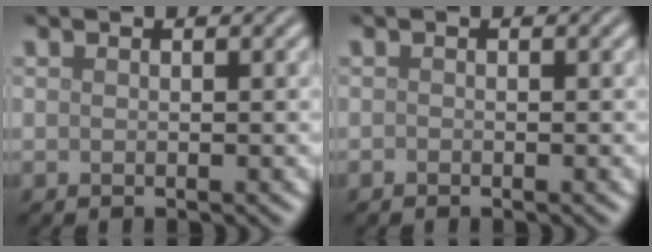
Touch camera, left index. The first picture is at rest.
{"total": 0.0}